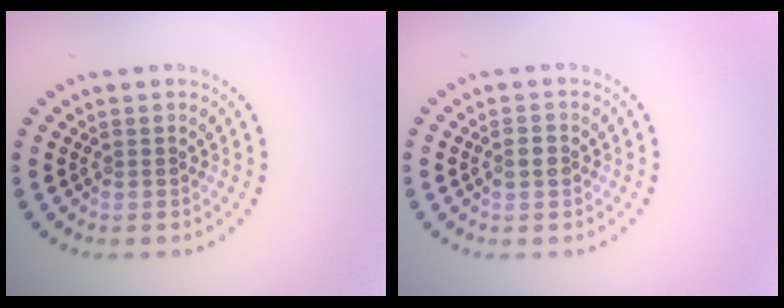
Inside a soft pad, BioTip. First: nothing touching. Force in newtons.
{"total": 1.2, "press": 1.2, "slide": 0.2}